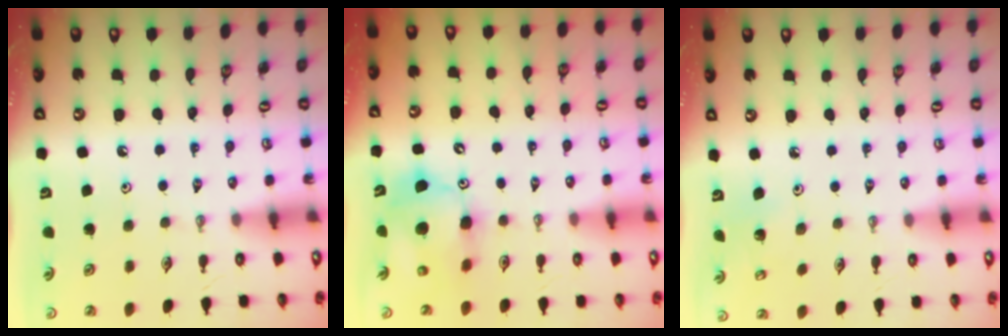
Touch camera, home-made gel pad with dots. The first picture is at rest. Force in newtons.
{"total": 11.8, "press": 11.6, "slide": 2.1}
{"total": 3.2, "press": 3.1, "slide": 0.4}